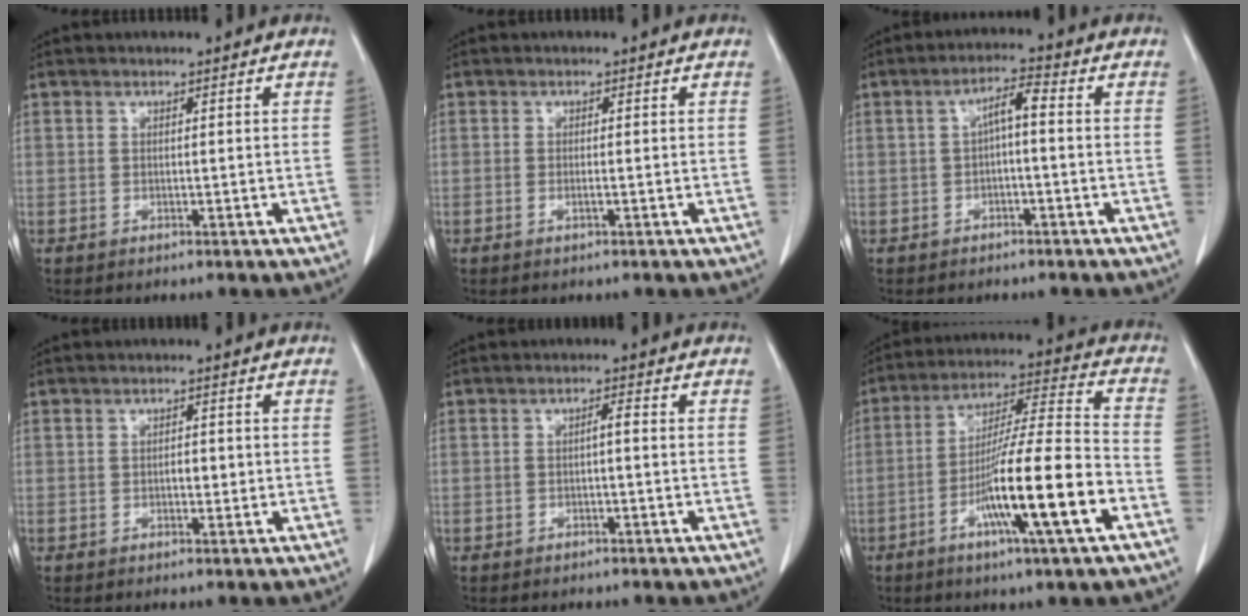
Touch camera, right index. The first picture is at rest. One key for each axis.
{"total": 0.6, "fx": -0.2, "fy": 0.0, "fz": 0.6, "tx": -0.016, "ty": 0.000, "tz": -0.002}
{"total": 3.8, "fx": -0.1, "fy": 0.7, "fz": 3.7, "tx": -0.064, "ty": 0.017, "tz": -0.002}
{"total": 1.5, "fx": -0.2, "fy": 0.8, "fz": 1.2, "tx": -0.019, "ty": 0.002, "tz": -0.002}
{"total": 1.2, "fx": -0.2, "fy": 0.2, "fz": 1.2, "tx": -0.022, "ty": 0.004, "tz": -0.002}
{"total": 16.3, "fx": -6.4, "fy": -0.1, "fz": 15.0, "tx": -0.269, "ty": -0.009, "tz": -0.109}